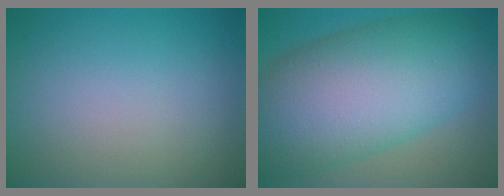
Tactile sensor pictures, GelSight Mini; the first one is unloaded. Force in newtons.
{"total": 13.6, "press": 13.6, "slide": 0.6}